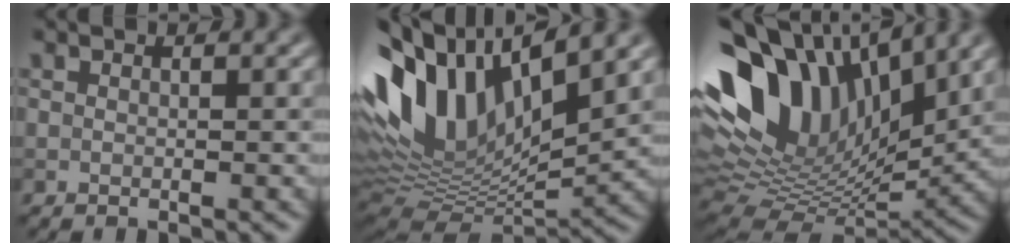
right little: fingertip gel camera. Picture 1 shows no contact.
{"total": 14.2, "force": [4.9, 7.2, 11.3], "torque": [-0.232, 0.018, 0.087]}
{"total": 15.9, "force": [6.8, 8.4, 11.7], "torque": [-0.239, 0.028, 0.123]}